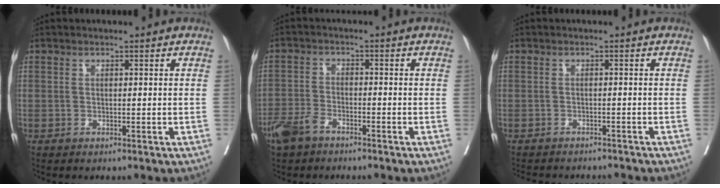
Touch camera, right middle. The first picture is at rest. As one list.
[{"total": 5.3, "force": [-3.7, 2.7, 2.6], "torque": [-0.059, -0.002, -0.067]}, {"total": 8.8, "force": [-8.3, 1.7, 2.5], "torque": [-0.033, -0.004, -0.102]}]